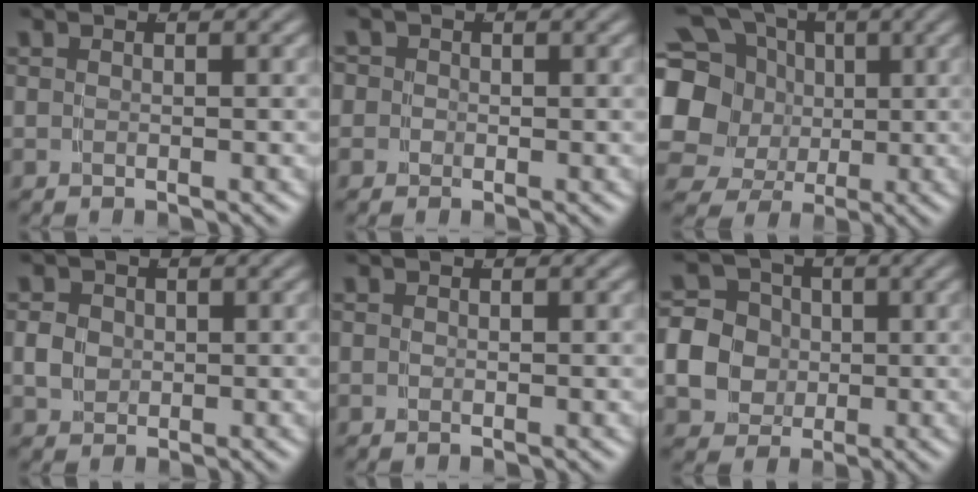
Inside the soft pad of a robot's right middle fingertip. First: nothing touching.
{"total": 2.4, "force": [-0.4, 2.3, 0.4], "torque": [-0.014, -0.006, -0.017]}
{"total": 11.9, "force": [1.2, 9.9, 6.5], "torque": [-0.123, -0.023, 0.016]}
{"total": 1.8, "force": [0.0, 1.5, 1.0], "torque": [-0.016, -0.001, 0.003]}
{"total": 0.0}
{"total": 11.6, "force": [-0.5, 10.6, 4.7], "torque": [-0.116, -0.033, -0.016]}